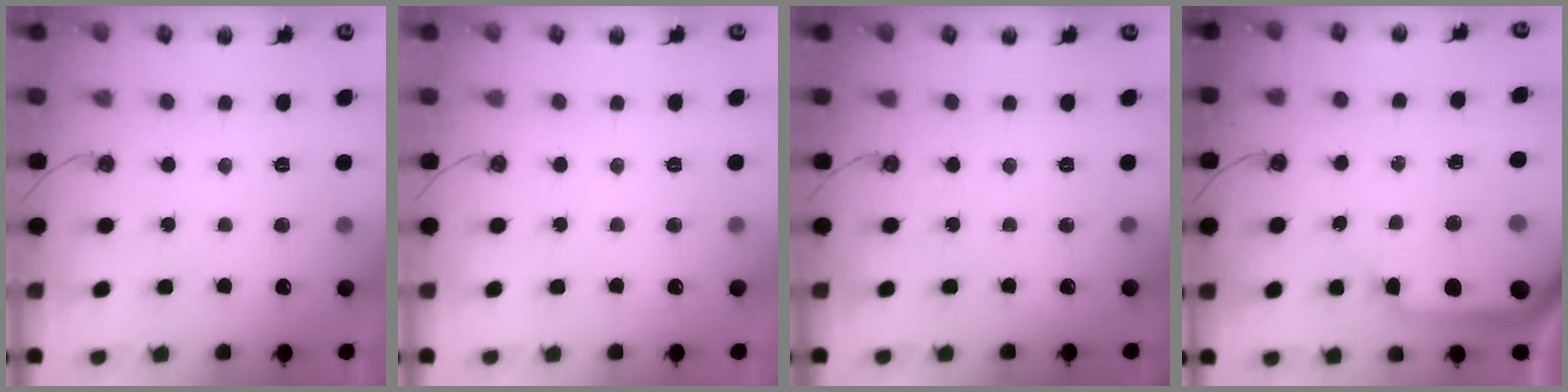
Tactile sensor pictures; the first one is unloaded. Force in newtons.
{"total": 0.0}
{"total": 0.0}
{"total": 11.7, "press": 11.6, "slide": 1.6}